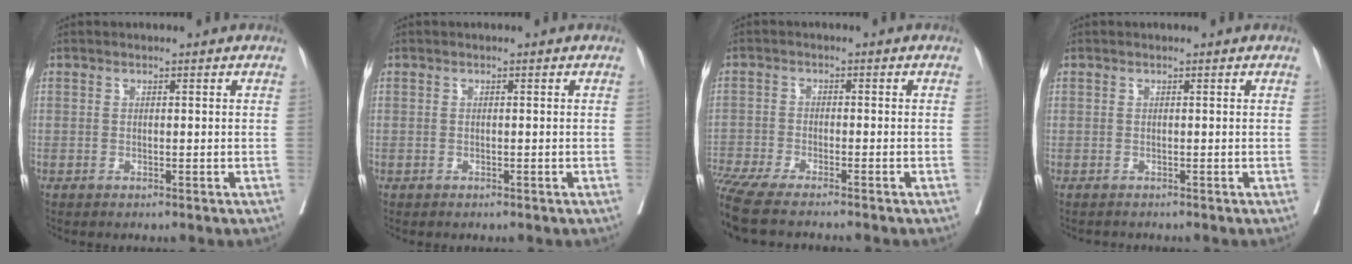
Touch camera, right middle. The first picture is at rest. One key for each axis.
{"total": 0.0}
{"total": 11.6, "fx": -9.8, "fy": 0.7, "fz": 6.2, "tx": -0.102, "ty": -0.016, "tz": -0.163}
{"total": 0.8, "fx": -0.5, "fy": 0.7, "fz": -0.1, "tx": -0.004, "ty": 0.005, "tz": -0.011}